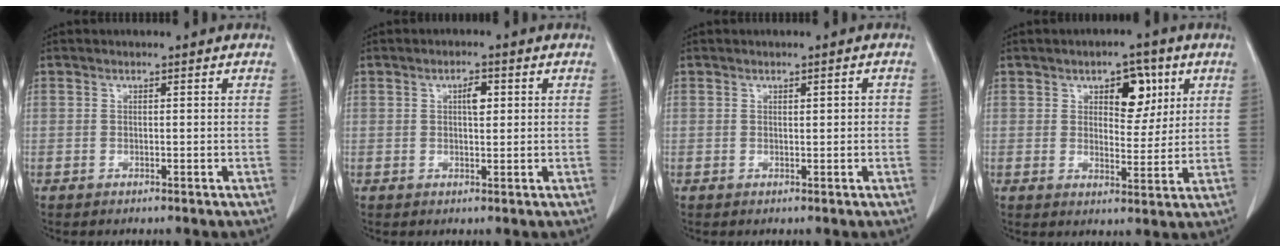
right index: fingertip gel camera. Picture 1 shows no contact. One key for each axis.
{"total": 2.5, "fx": 0.7, "fy": 1.0, "fz": 2.2, "tx": -0.036, "ty": 0.001, "tz": 0.012}
{"total": 1.3, "fx": 0.2, "fy": 0.5, "fz": 1.2, "tx": -0.019, "ty": 0.004, "tz": 0.006}
{"total": 6.4, "fx": 2.9, "fy": 3.3, "fz": 4.6, "tx": -0.061, "ty": 0.005, "tz": 0.044}